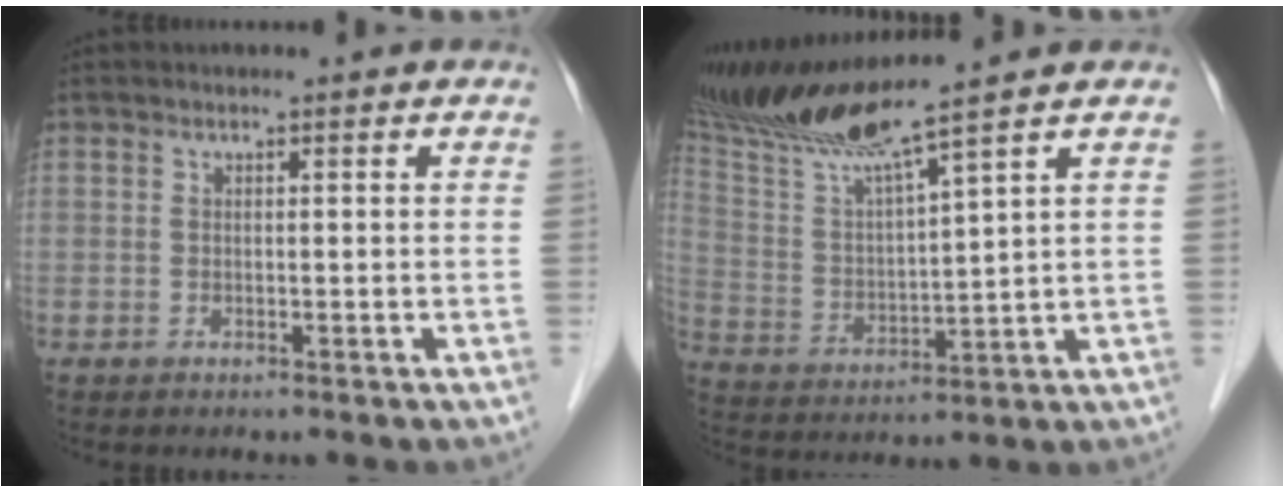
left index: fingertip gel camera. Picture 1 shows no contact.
{"total": 12.0, "force": [10.1, -2.0, 6.1], "torque": [-0.126, 0.002, 0.198]}